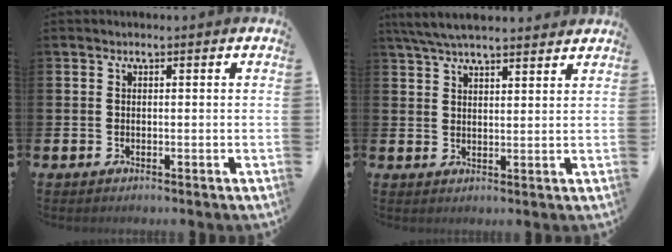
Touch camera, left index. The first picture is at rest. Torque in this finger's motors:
{"motor_torque": [1.09, -1.05, 0.47, 0.21]}